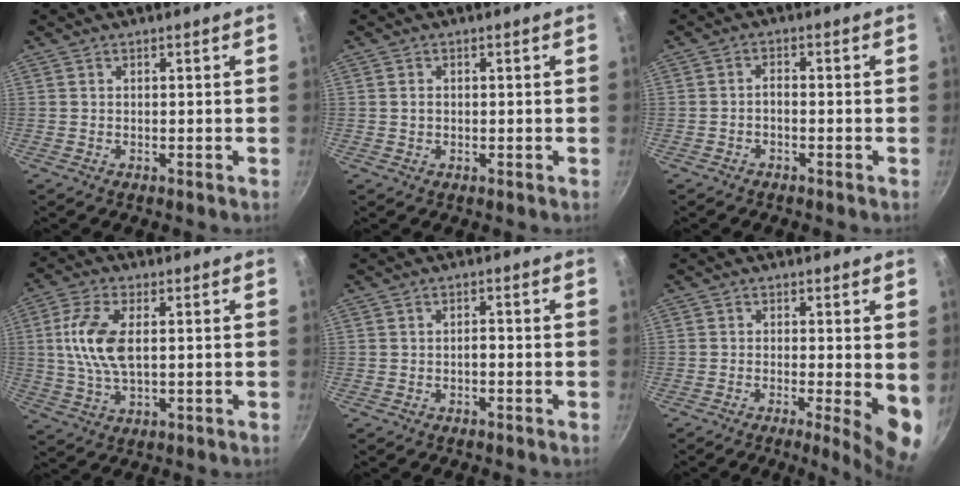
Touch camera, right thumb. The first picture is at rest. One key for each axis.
{"total": 1.1, "fx": 0.1, "fy": 0.9, "fz": 0.6, "tx": -0.009, "ty": 0.004, "tz": 0.002}
{"total": 1.7, "fx": -1.0, "fy": 0.8, "fz": 1.2, "tx": -0.020, "ty": 0.013, "tz": -0.021}
{"total": 10.1, "fx": 1.5, "fy": 4.9, "fz": 8.7, "tx": -0.174, "ty": 0.003, "tz": 0.027}
{"total": 1.2, "fx": -0.5, "fy": 0.6, "fz": 0.9, "tx": -0.009, "ty": 0.011, "tz": -0.007}
{"total": 7.7, "fx": -0.9, "fy": 1.7, "fz": 7.4, "tx": -0.089, "ty": -0.013, "tz": -0.010}